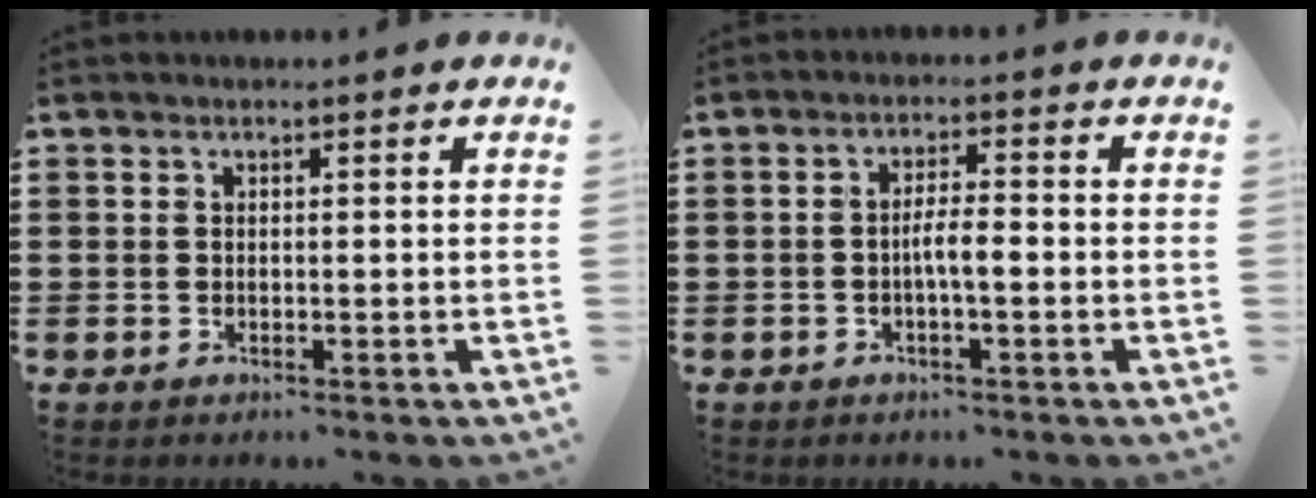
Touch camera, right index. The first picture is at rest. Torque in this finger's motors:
{"motor_torque": [0.91, -0.46, 0.37, 0.07]}